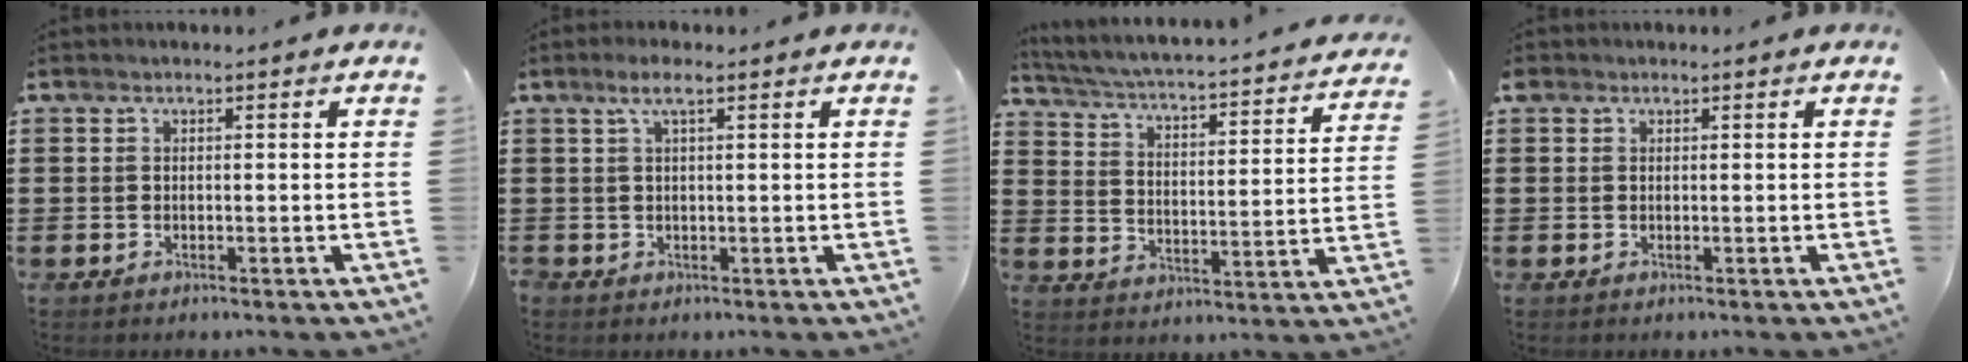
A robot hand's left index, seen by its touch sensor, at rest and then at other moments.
{"total": 2.8, "force": [1.1, 1.1, 2.3], "torque": [-0.049, 0.008, 0.017]}
{"total": 2.7, "force": [2.3, -0.3, 1.3], "torque": [-0.042, -0.031, 0.027]}
{"total": 0.7, "force": [0.4, 0.6, 0.2], "torque": [-0.007, 0.005, 0.007]}